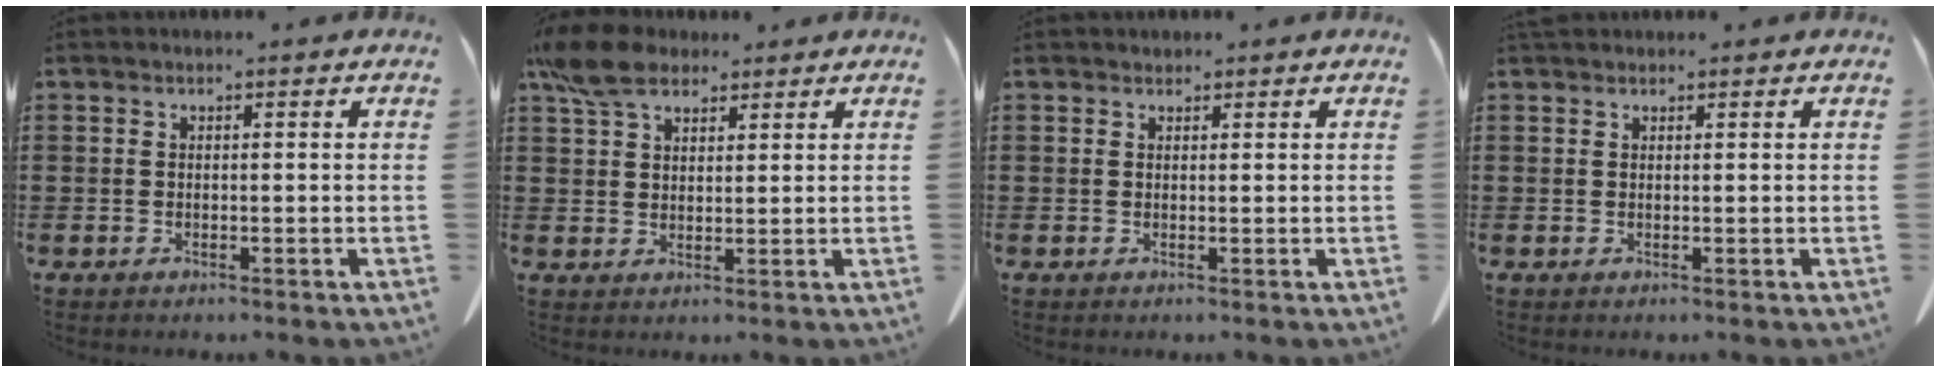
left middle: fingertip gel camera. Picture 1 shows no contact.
{"total": 6.9, "force": [5.1, 3.4, 3.3], "torque": [-0.074, 0.000, 0.094]}
{"total": 0.8, "force": [0.7, 0.4, 0.0], "torque": [-0.002, 0.002, 0.013]}
{"total": 0.9, "force": [0.8, 0.3, 0.2], "torque": [-0.007, 0.002, 0.016]}